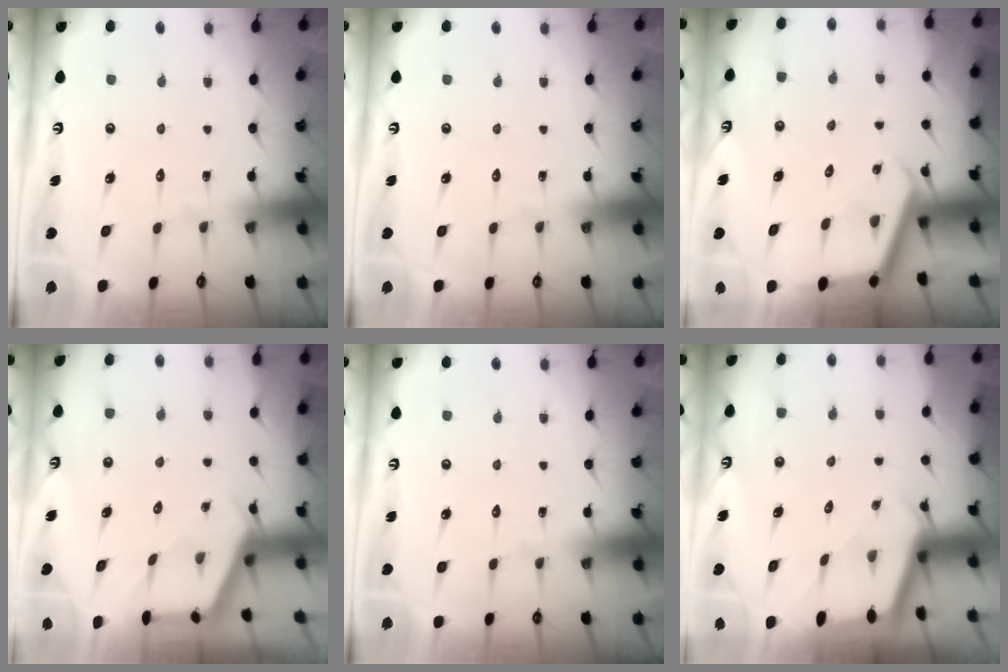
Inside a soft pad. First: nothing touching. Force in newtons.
{"total": 0.0}
{"total": 3.3, "press": 3.3, "slide": 0.2}
{"total": 2.7, "press": 2.7, "slide": 0.3}
{"total": 0.0}
{"total": 2.1, "press": 2.1, "slide": 0.1}